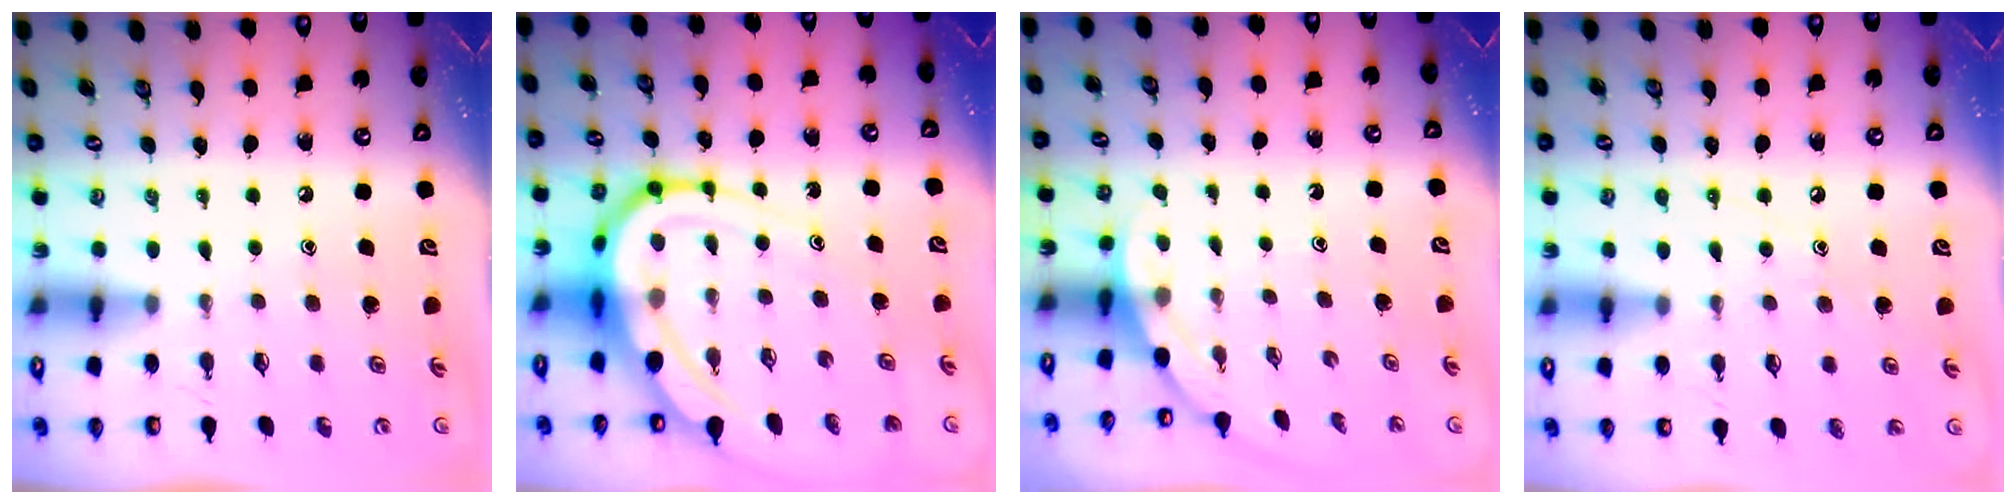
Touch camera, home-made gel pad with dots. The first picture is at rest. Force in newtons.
{"total": 16.0, "press": 15.9, "slide": 1.7}
{"total": 2.2, "press": 2.2, "slide": 0.0}
{"total": 7.2, "press": 7.1, "slide": 0.6}